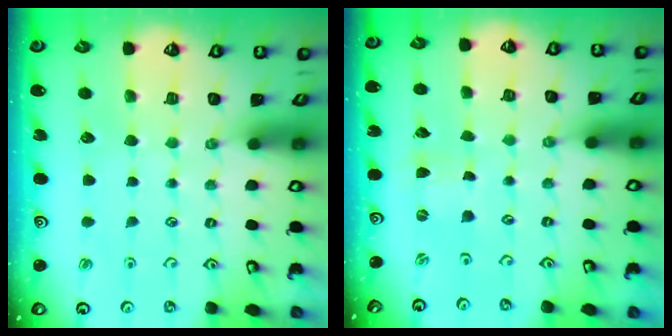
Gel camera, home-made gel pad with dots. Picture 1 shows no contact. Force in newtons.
{"total": 0.0}